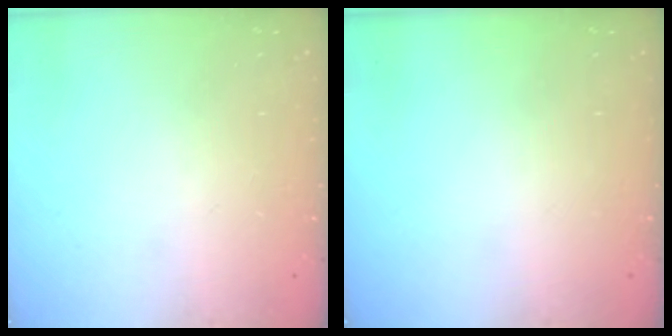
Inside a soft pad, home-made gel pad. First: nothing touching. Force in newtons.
{"total": 0.0}